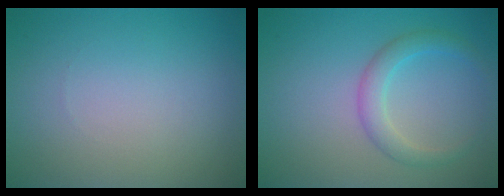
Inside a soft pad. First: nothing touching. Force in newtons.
{"total": 2.4, "press": 2.4, "slide": 0.1}